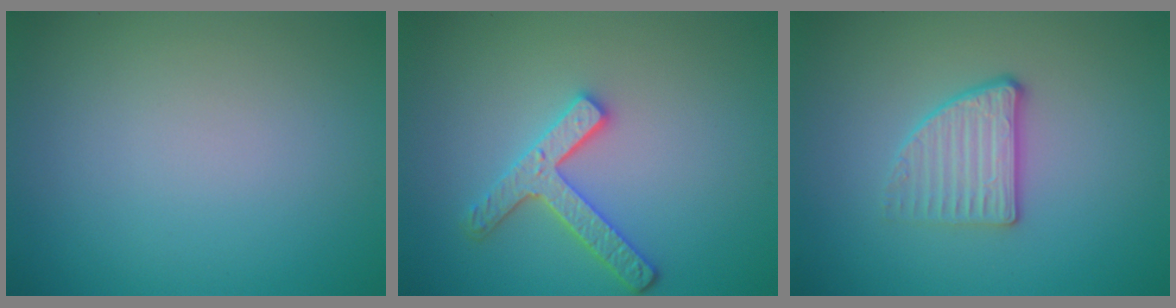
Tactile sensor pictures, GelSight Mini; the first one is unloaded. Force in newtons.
{"total": 3.4, "press": 3.1, "slide": 1.4}
{"total": 2.7, "press": 2.4, "slide": 1.2}